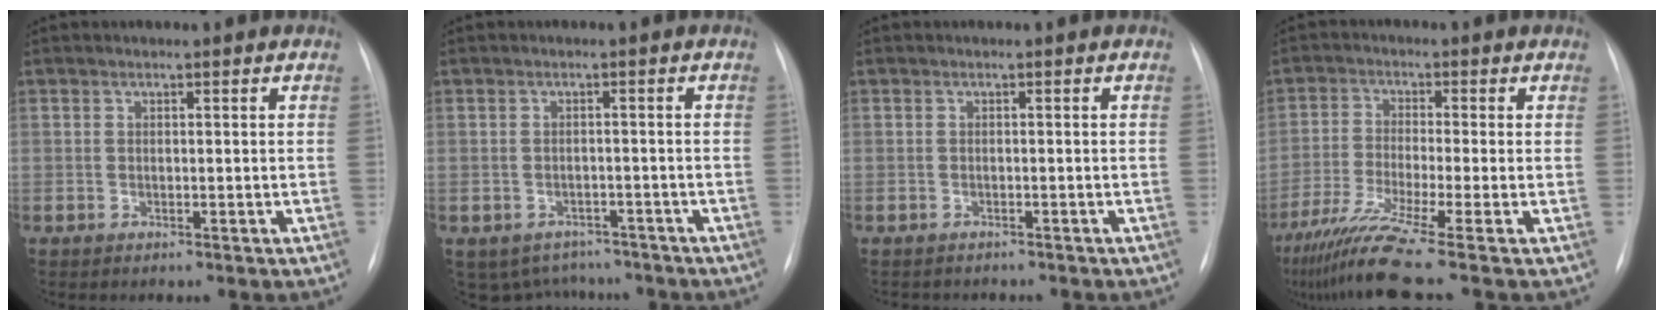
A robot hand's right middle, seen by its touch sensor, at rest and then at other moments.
{"total": 7.2, "force": [-5.9, 4.0, 0.6], "torque": [-0.007, 0.016, -0.069]}
{"total": 3.6, "force": [-3.2, 1.3, 1.1], "torque": [-0.013, -0.003, -0.036]}
{"total": 9.0, "force": [-6.7, -2.4, 5.5], "torque": [-0.105, -0.037, -0.121]}